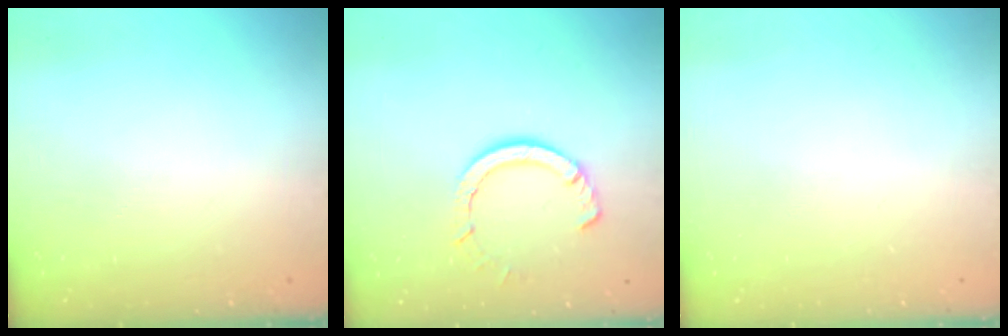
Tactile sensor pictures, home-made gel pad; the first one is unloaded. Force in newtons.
{"total": 7.5, "press": 7.4, "slide": 1.0}
{"total": 0.0}